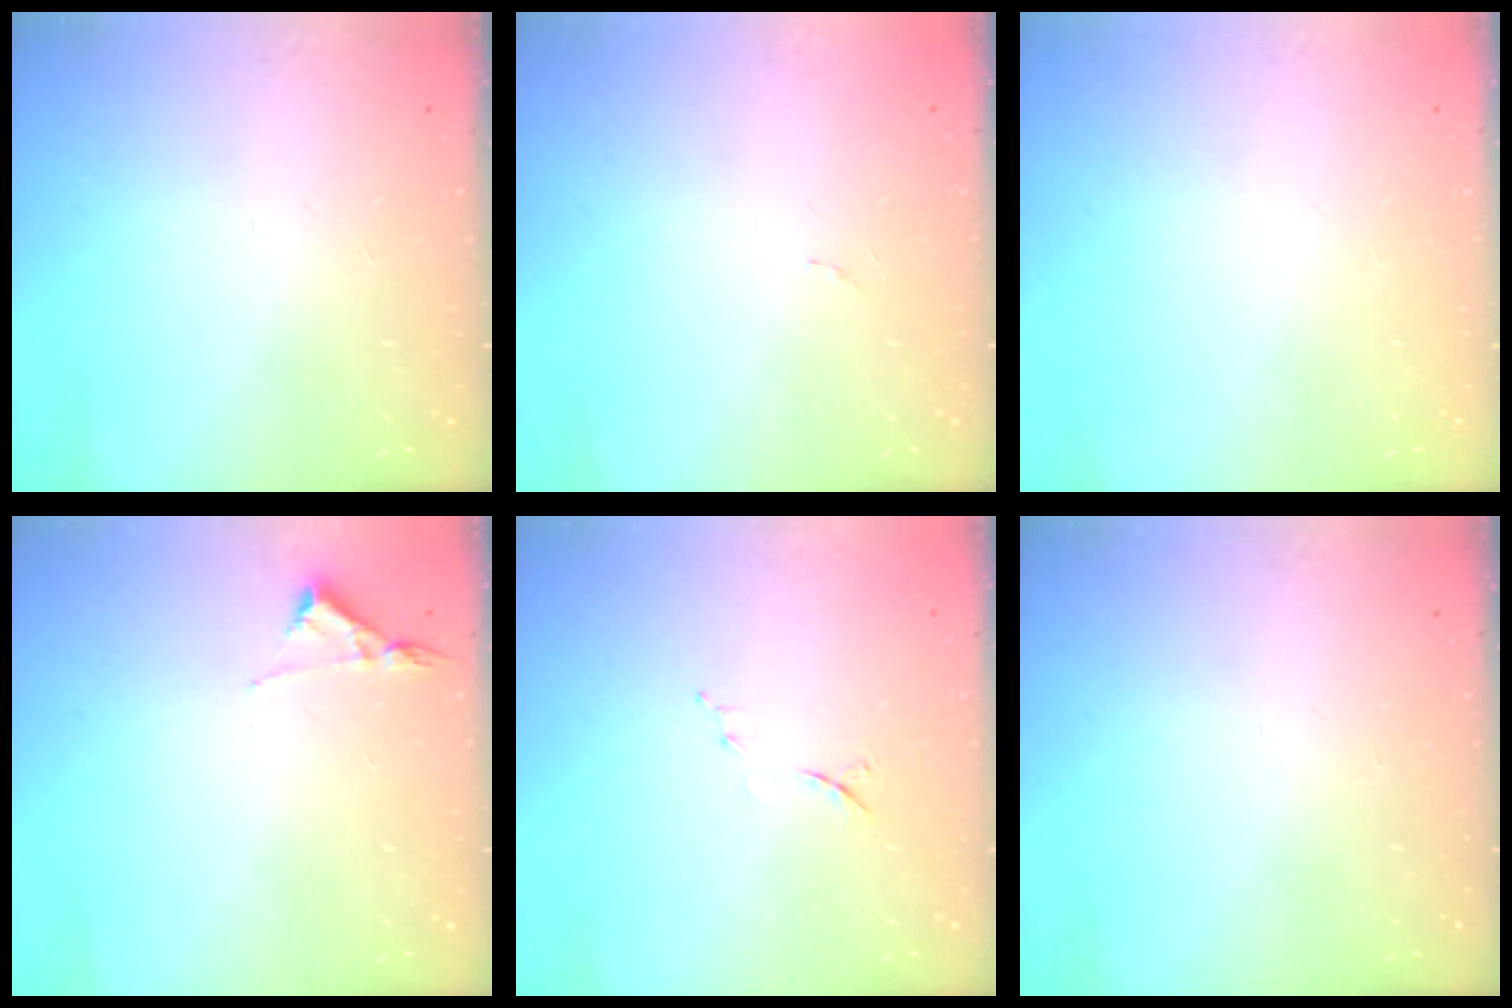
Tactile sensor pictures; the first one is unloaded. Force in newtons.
{"total": 4.3, "press": 4.2, "slide": 0.3}
{"total": 0.0}
{"total": 3.2, "press": 3.2, "slide": 0.5}
{"total": 6.4, "press": 6.3, "slide": 1.3}
{"total": 0.0}